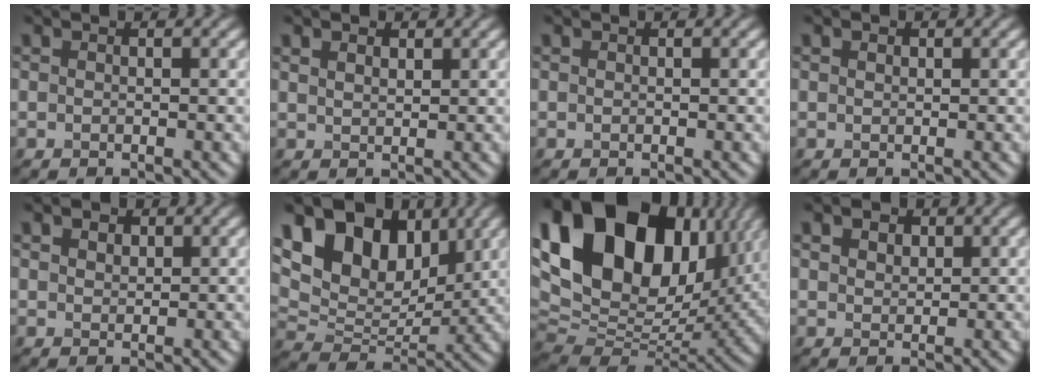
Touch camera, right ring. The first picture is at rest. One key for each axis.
{"total": 1.3, "fx": 1.0, "fy": 0.6, "fz": 0.6, "tx": -0.014, "ty": 0.000, "tz": 0.021}
{"total": 0.0}
{"total": 0.5, "fx": 0.3, "fy": 0.4, "fz": 0.2, "tx": -0.005, "ty": 0.001, "tz": 0.005}
{"total": 2.1, "fx": 1.3, "fy": 1.3, "fz": 1.0, "tx": -0.015, "ty": 0.010, "tz": 0.008}
{"total": 12.6, "fx": 5.9, "fy": 7.8, "fz": 7.8, "tx": -0.146, "ty": 0.020, "tz": 0.091}
{"total": 21.4, "fx": 8.8, "fy": 13.5, "fz": 14.1, "tx": -0.295, "ty": 0.047, "tz": 0.163}
{"total": 3.1, "fx": 1.9, "fy": 1.9, "fz": 1.6, "tx": -0.029, "ty": 0.016, "tz": 0.015}